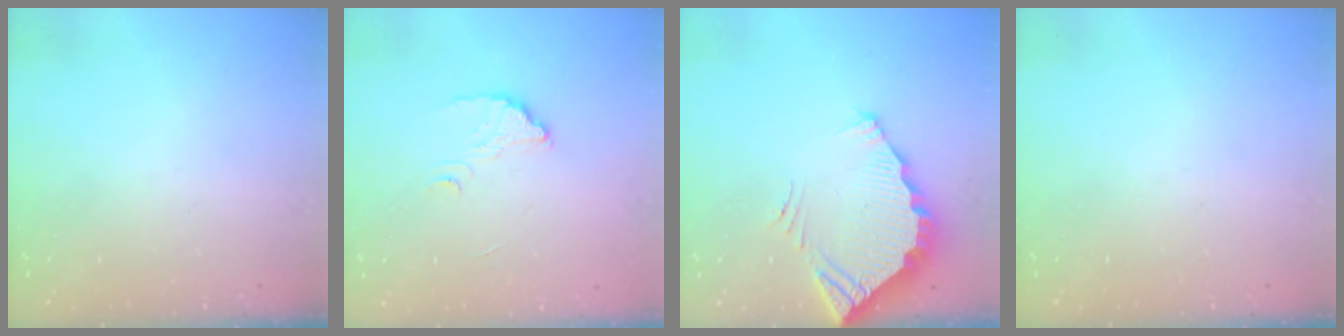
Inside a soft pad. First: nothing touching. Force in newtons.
{"total": 2.9, "press": 2.9, "slide": 0.3}
{"total": 3.7, "press": 3.7, "slide": 0.2}
{"total": 0.0}